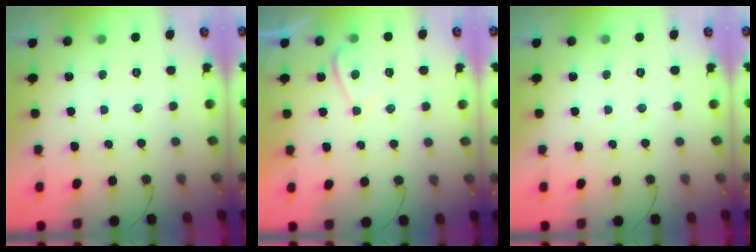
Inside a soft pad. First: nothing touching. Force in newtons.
{"total": 0.5, "press": 0.2, "slide": 0.5}
{"total": 0.0}